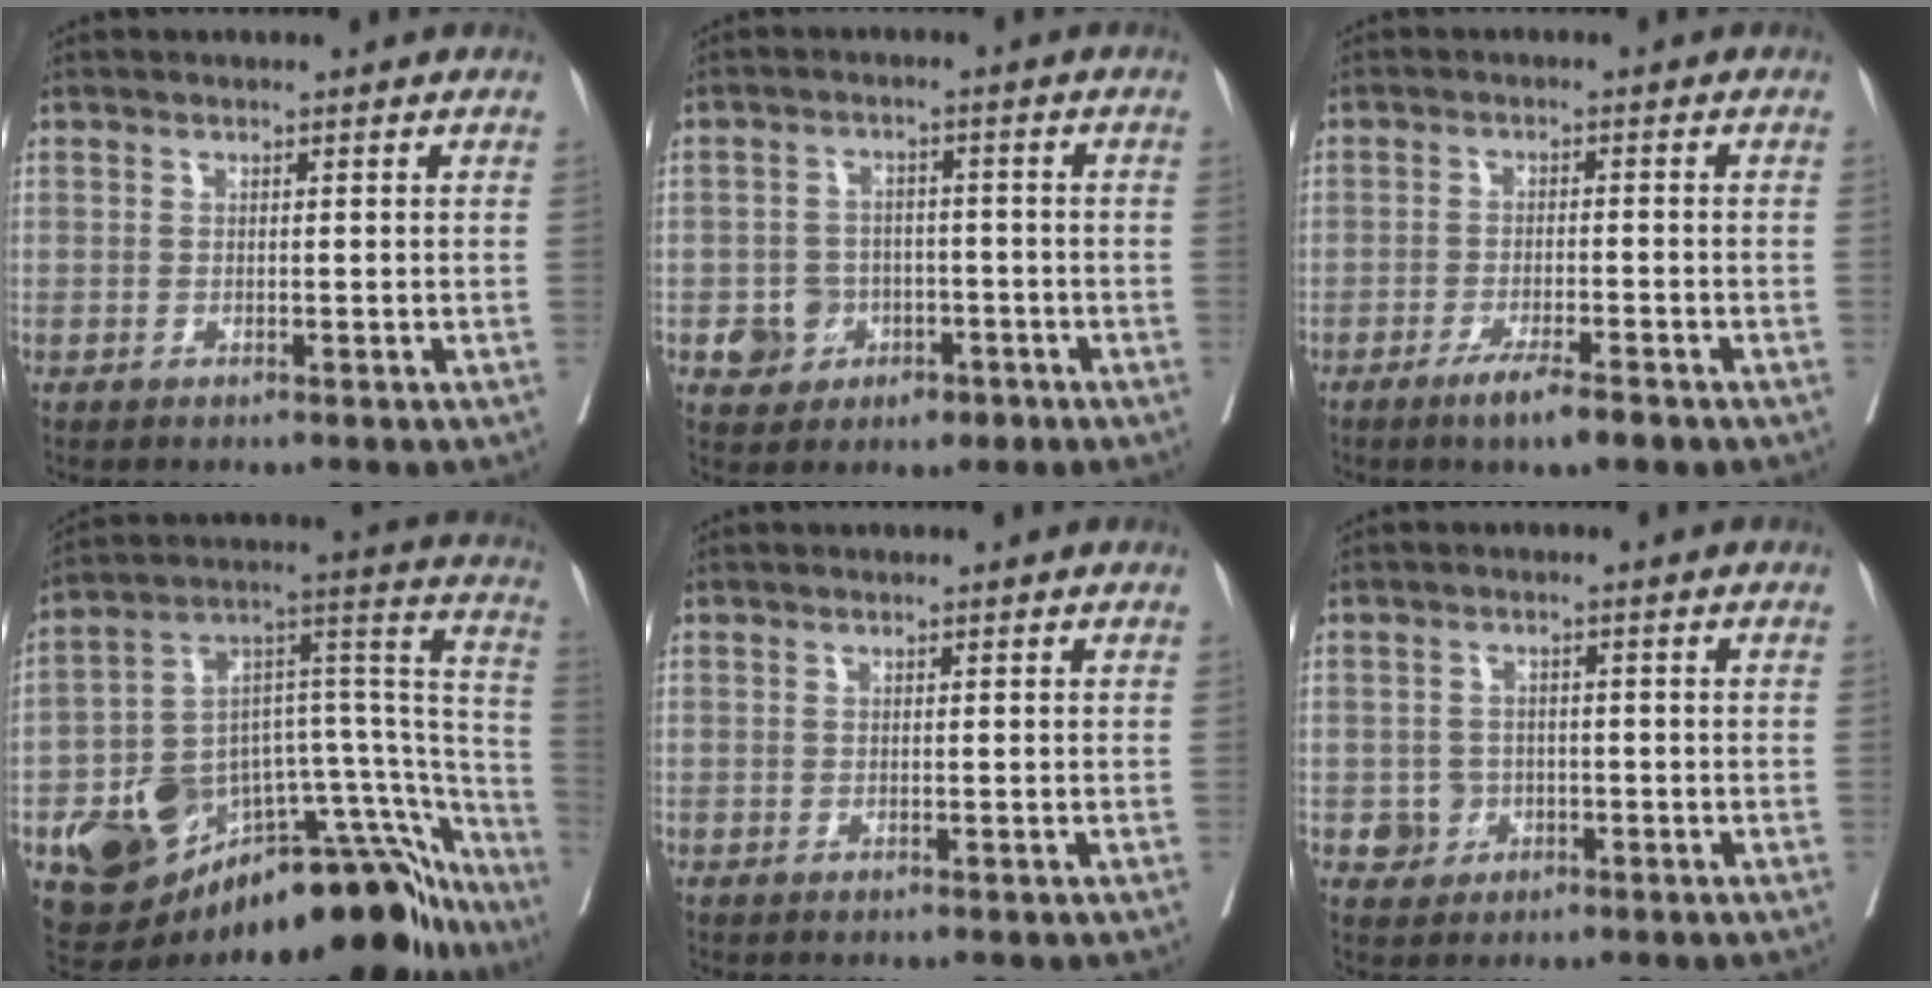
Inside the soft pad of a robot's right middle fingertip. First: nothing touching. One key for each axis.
{"total": 5.6, "fx": -2.2, "fy": 4.9, "fz": 1.6, "tx": -0.016, "ty": 0.015, "tz": -0.022}
{"total": 5.1, "fx": -3.4, "fy": 0.4, "fz": 3.7, "tx": -0.065, "ty": -0.008, "tz": -0.054}
{"total": 30.3, "fx": -20.7, "fy": 10.3, "fz": 19.5, "tx": -0.196, "ty": 0.037, "tz": -0.291}
{"total": 0.0}
{"total": 3.2, "fx": -1.0, "fy": 3.0, "fz": 0.5, "tx": 0.003, "ty": 0.010, "tz": -0.011}